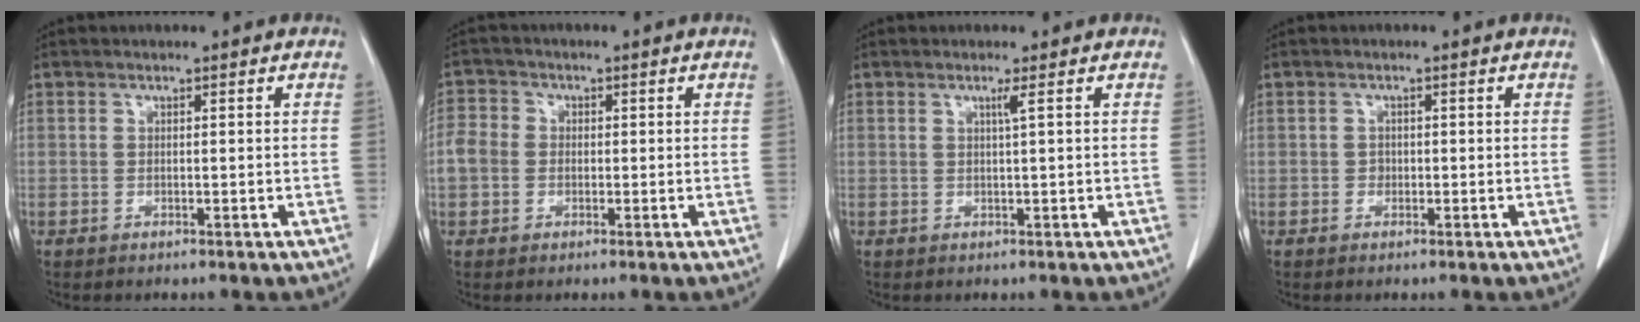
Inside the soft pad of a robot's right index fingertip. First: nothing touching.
{"total": 4.2, "force": [-0.4, 3.7, 1.8], "torque": [-0.044, 0.016, -0.012]}
{"total": 1.1, "force": [0.4, -0.4, 0.9], "torque": [-0.022, -0.003, 0.010]}
{"total": 0.9, "force": [-0.2, 0.8, 0.3], "torque": [0.001, 0.004, -0.005]}